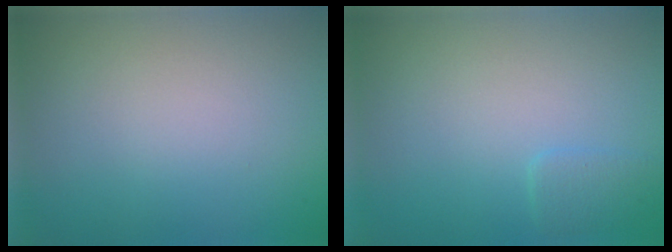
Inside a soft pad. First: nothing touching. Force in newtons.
{"total": 1.2, "press": 1.2, "slide": 0.1}